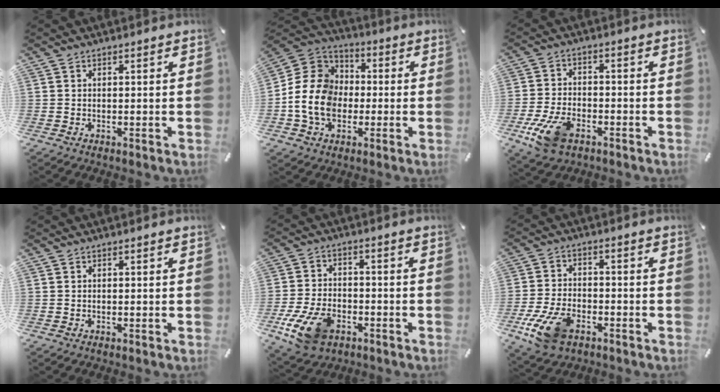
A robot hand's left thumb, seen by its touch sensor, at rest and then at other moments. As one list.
[{"total": 13.8, "force": [-3.1, 11.9, 6.3], "torque": [-0.148, 0.029, -0.059]}, {"total": 9.8, "force": [-4.9, 5.7, 6.3], "torque": [-0.138, 0.013, -0.088]}, {"total": 0.0}, {"total": 11.8, "force": [-5.6, 7.5, 7.3], "torque": [-0.154, 0.024, -0.097]}, {"total": 11.0, "force": [-5.5, 6.5, 7.0], "torque": [-0.151, 0.018, -0.097]}]